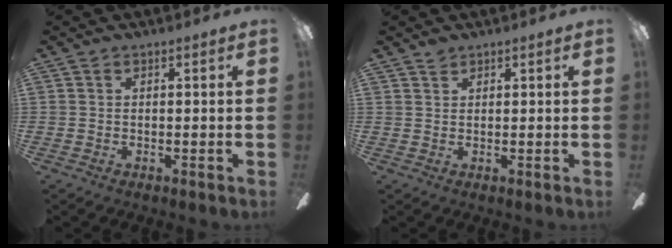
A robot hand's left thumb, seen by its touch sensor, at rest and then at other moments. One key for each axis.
{"total": 1.1, "fx": 1.0, "fy": 0.4, "fz": 0.1, "tx": -0.004, "ty": -0.002, "tz": 0.020}